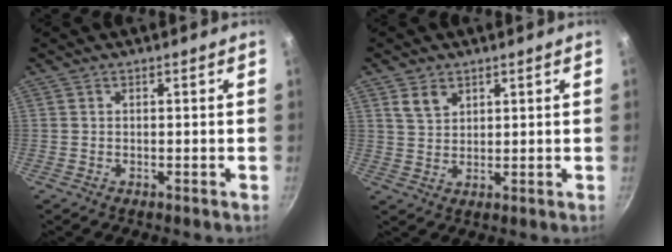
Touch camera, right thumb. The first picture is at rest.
{"total": 3.9, "force": [2.3, 2.6, 1.9], "torque": [-0.024, -0.014, 0.051]}